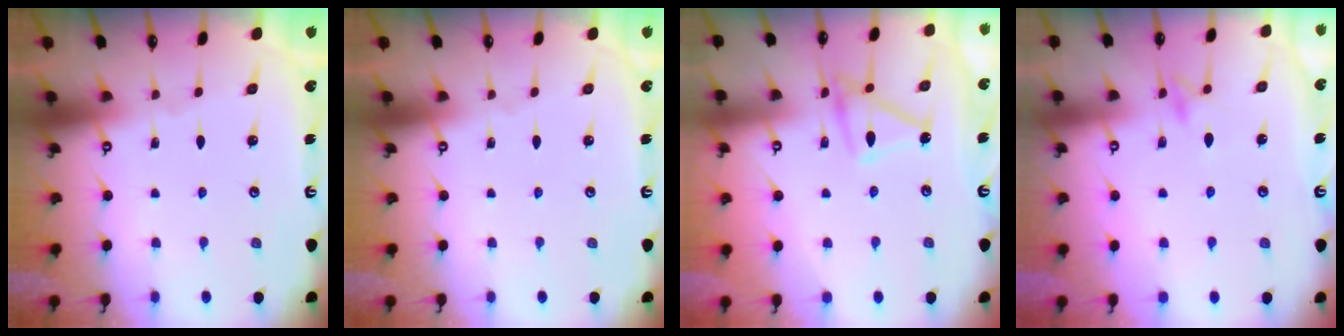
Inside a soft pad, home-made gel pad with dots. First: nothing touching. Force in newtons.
{"total": 0.0}
{"total": 14.2, "press": 14.2, "slide": 0.8}
{"total": 9.9, "press": 9.9, "slide": 0.9}